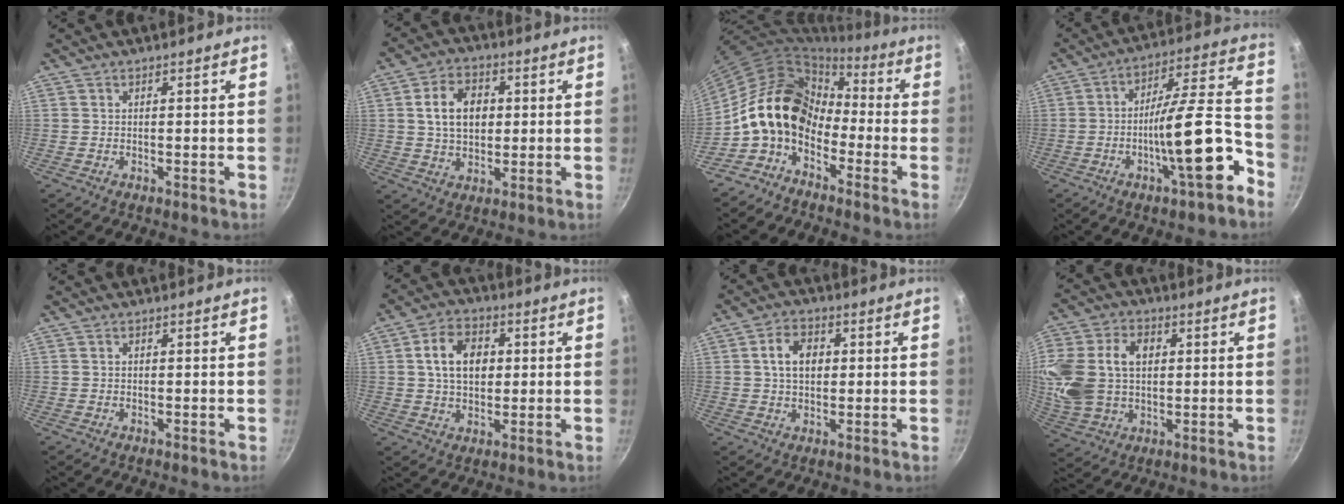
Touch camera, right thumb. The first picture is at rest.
{"total": 9.8, "force": [1.4, 7.0, 6.7], "torque": [-0.094, 0.007, 0.022]}
{"total": 13.3, "force": [-3.7, 9.9, 8.2], "torque": [-0.101, 0.051, -0.089]}
{"total": 17.0, "force": [-7.2, 3.8, 15.0], "torque": [-0.196, 0.056, -0.117]}
{"total": 0.0}
{"total": 9.9, "force": [1.6, 7.1, 6.8], "torque": [-0.096, 0.009, 0.021]}
{"total": 6.9, "force": [1.0, 4.9, 4.7], "torque": [-0.063, 0.009, 0.014]}
{"total": 18.8, "force": [3.0, 13.6, 12.6], "torque": [-0.265, 0.014, 0.059]}